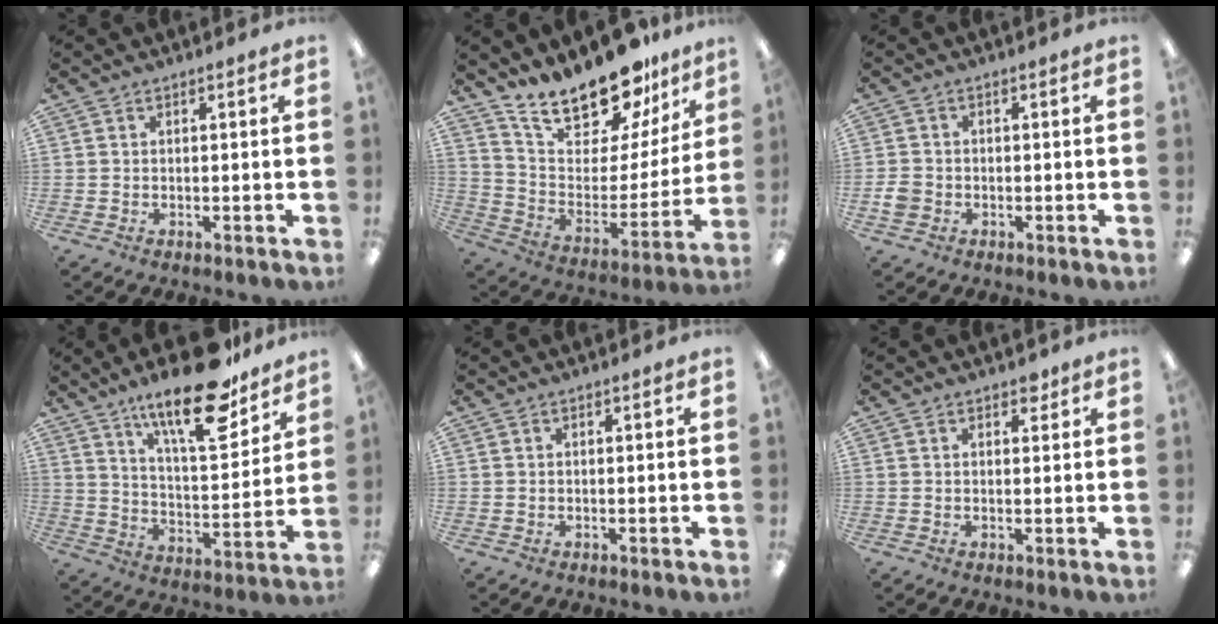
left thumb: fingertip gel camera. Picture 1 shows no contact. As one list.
[{"total": 19.8, "force": [17.2, 6.9, 7.1], "torque": [-0.122, -0.128, 0.303]}, {"total": 2.9, "force": [-0.9, 2.5, 1.2], "torque": [-0.017, 0.007, -0.016]}, {"total": 20.8, "force": [14.6, 6.7, 13.2], "torque": [-0.205, -0.086, 0.239]}, {"total": 0.0}, {"total": 2.1, "force": [1.5, 1.2, 0.7], "torque": [0.001, -0.004, 0.024]}]